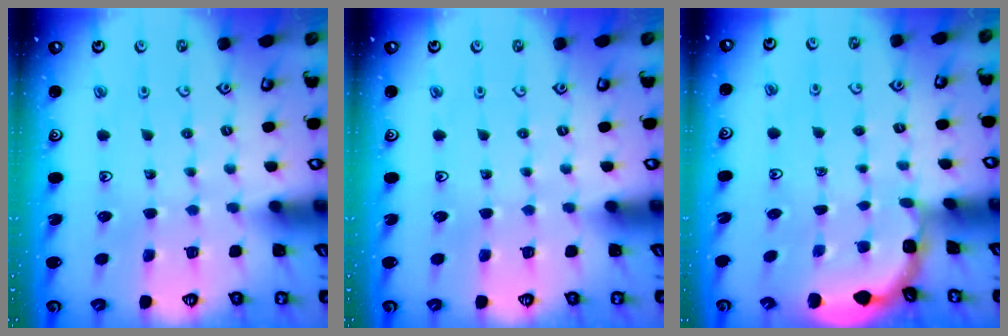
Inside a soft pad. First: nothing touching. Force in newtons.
{"total": 0.0}
{"total": 1.9, "press": 1.9, "slide": 0.1}